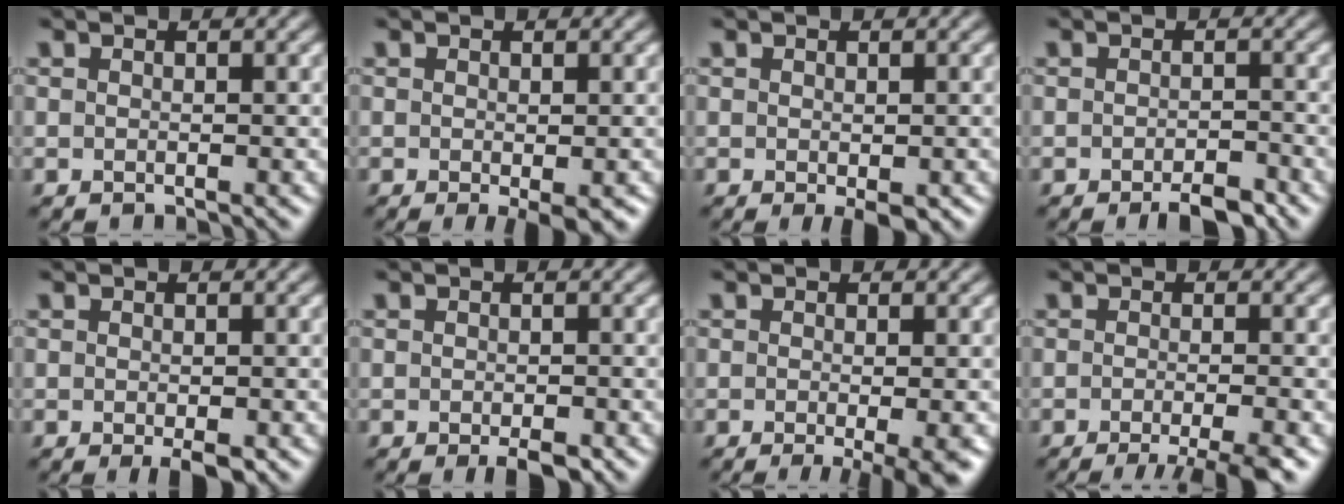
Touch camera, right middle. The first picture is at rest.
{"total": 2.0, "force": [-0.7, 0.2, 1.9], "torque": [-0.030, -0.007, -0.010]}
{"total": 1.7, "force": [-0.7, 0.6, 1.5], "torque": [-0.022, -0.007, -0.006]}
{"total": 2.9, "force": [-2.1, 0.9, 1.8], "torque": [-0.024, 0.002, -0.031]}
{"total": 1.8, "force": [-0.8, 0.4, 1.5], "torque": [-0.026, -0.006, -0.012]}
{"total": 2.0, "force": [-1.2, 0.6, 1.5], "torque": [-0.023, -0.003, -0.017]}
{"total": 4.6, "force": [-1.6, 1.1, 4.1], "torque": [-0.051, -0.012, -0.020]}
{"total": 5.1, "force": [-3.0, 1.0, 3.9], "torque": [-0.040, -0.004, -0.049]}